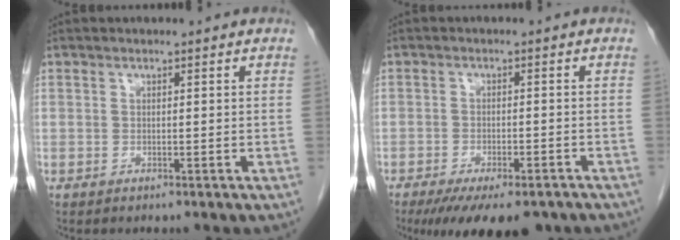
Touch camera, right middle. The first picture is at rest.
{"total": 12.5, "force": [-9.6, 3.9, 7.0], "torque": [-0.108, -0.020, -0.132]}